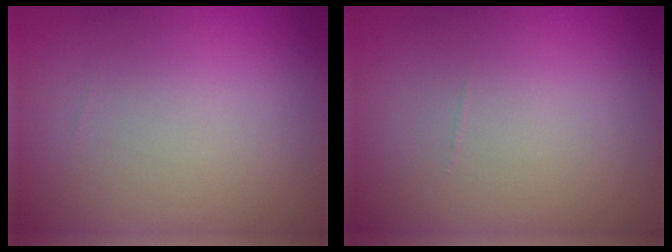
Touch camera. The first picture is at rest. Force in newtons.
{"total": 0.0}